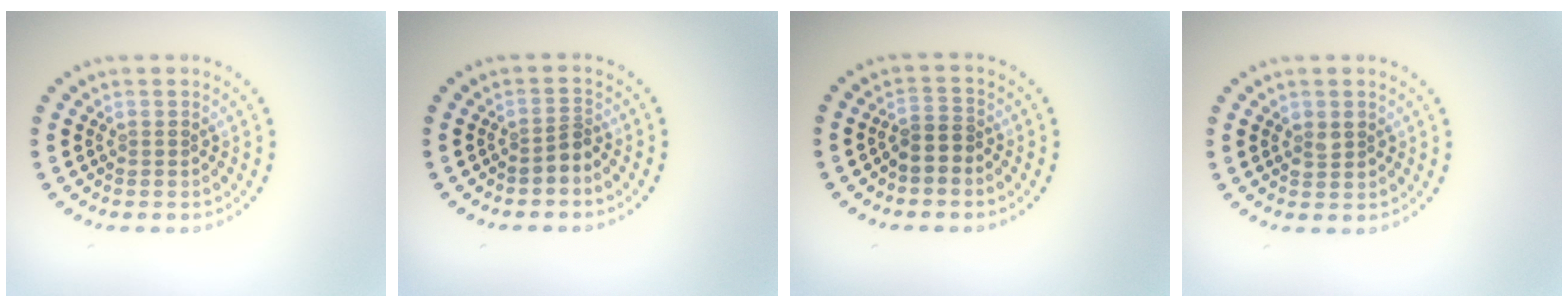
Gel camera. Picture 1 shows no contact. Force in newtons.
{"total": 1.3, "press": 0.8, "slide": 1.0}
{"total": 1.6, "press": 1.2, "slide": 1.0}
{"total": 1.4, "press": 1.4, "slide": 0.0}